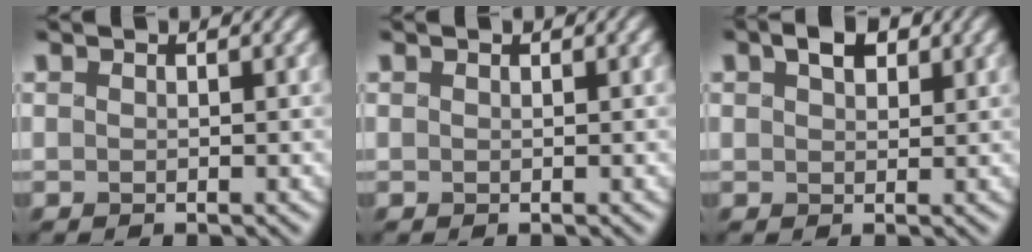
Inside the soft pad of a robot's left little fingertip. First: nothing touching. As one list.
[{"total": 0.0}, {"total": 3.1, "force": [1.4, 1.8, 2.1], "torque": [-0.038, 0.000, 0.013]}]